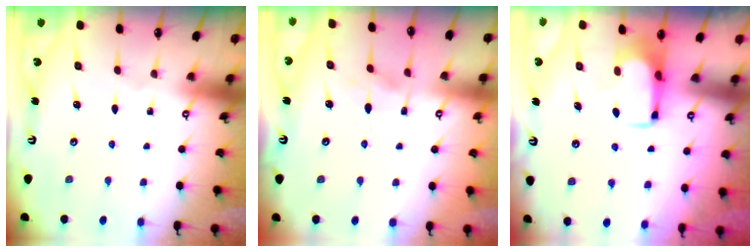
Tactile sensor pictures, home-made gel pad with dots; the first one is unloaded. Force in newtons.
{"total": 1.1, "press": 0.6, "slide": 0.9}
{"total": 1.6, "press": 1.6, "slide": 0.2}